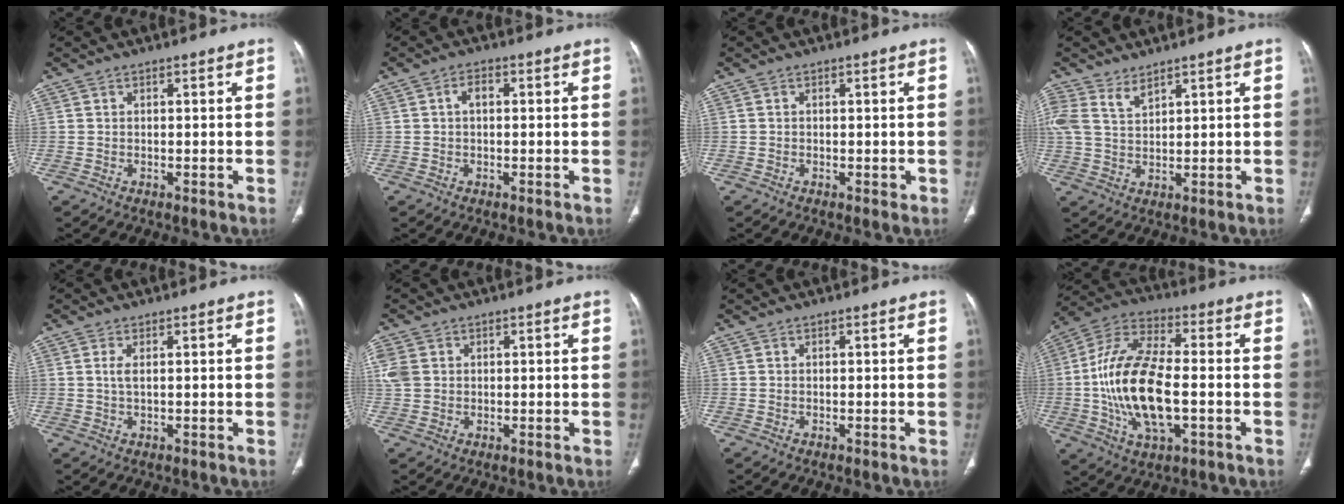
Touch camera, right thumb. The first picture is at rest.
{"total": 2.2, "force": [0.2, 1.3, 1.8], "torque": [-0.028, 0.009, -0.001]}
{"total": 0.5, "force": [-0.1, 0.4, 0.3], "torque": [-0.002, 0.000, -0.003]}
{"total": 5.6, "force": [3.9, 2.5, 3.1], "torque": [-0.064, -0.006, 0.090]}
{"total": 1.7, "force": [0.4, 0.6, 1.6], "torque": [-0.042, 0.001, 0.011]}
{"total": 4.9, "force": [1.1, 4.0, 2.6], "torque": [-0.062, 0.008, 0.027]}
{"total": 0.0}
{"total": 18.4, "force": [-2.4, 8.2, 16.3], "torque": [-0.324, 0.020, -0.044]}